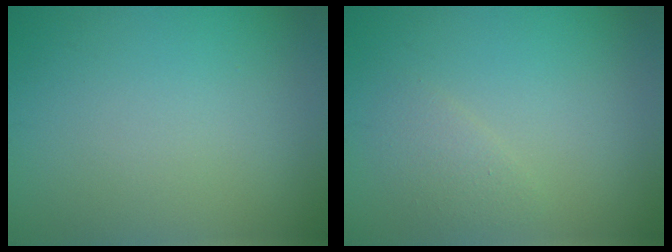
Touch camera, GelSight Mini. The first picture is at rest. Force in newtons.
{"total": 1.5, "press": 1.5, "slide": 0.1}